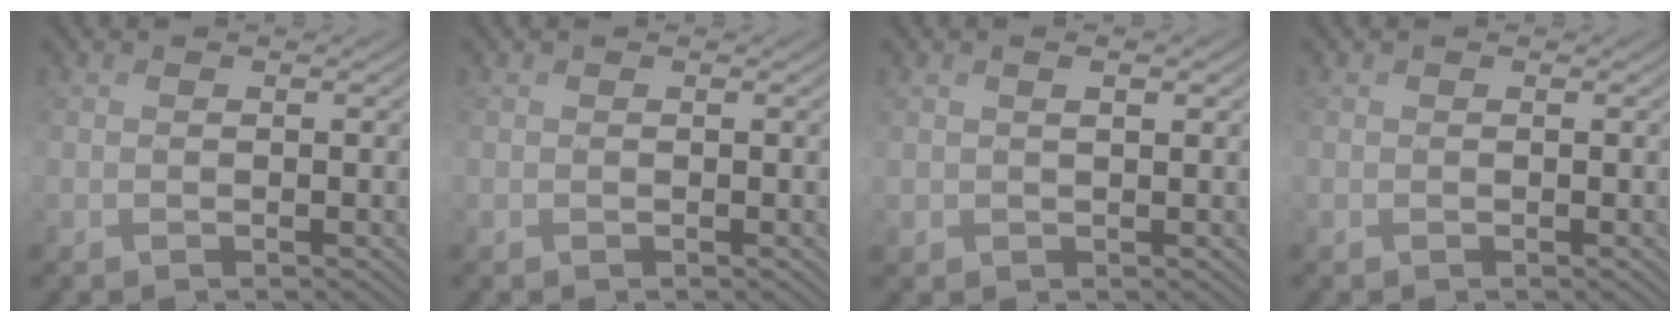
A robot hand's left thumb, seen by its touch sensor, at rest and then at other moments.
{"total": 0.0}
{"total": 1.7, "force": [0.9, 0.9, 1.1], "torque": [-0.026, -0.001, 0.021]}
{"total": 0.0}